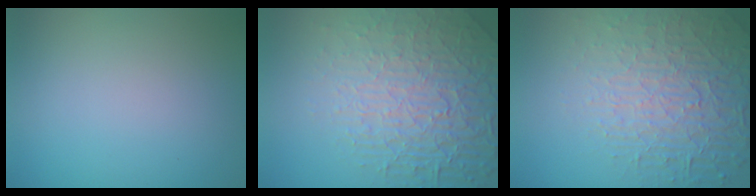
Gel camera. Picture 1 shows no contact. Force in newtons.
{"total": 8.0, "press": 5.9, "slide": 5.3}
{"total": 7.4, "press": 5.4, "slide": 5.0}